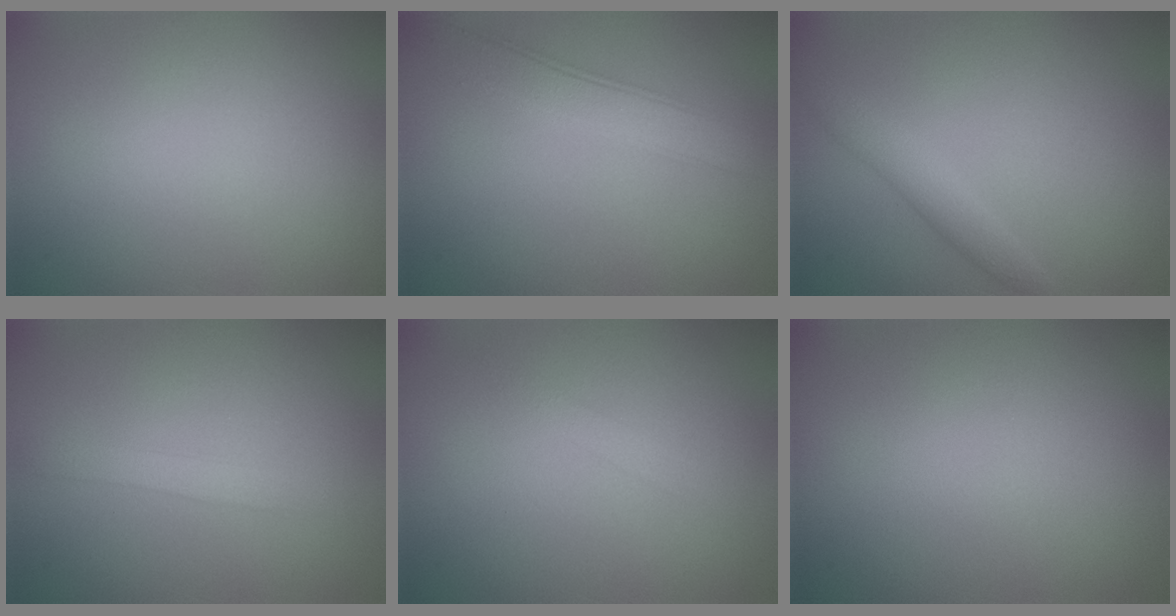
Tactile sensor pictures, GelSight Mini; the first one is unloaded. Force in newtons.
{"total": 3.9, "press": 3.9, "slide": 0.1}
{"total": 2.2, "press": 2.2, "slide": 0.1}
{"total": 1.5, "press": 1.5, "slide": 0.1}
{"total": 0.9, "press": 0.9, "slide": 0.1}
{"total": 0.0}